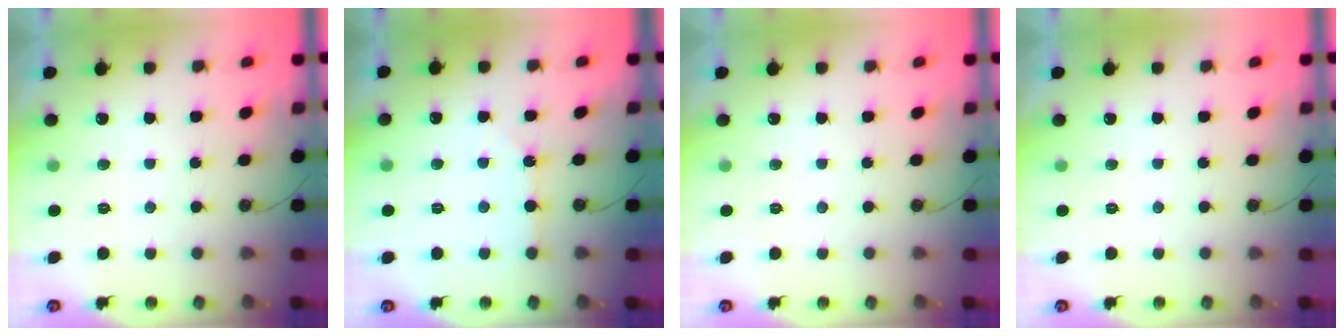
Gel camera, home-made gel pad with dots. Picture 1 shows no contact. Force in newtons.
{"total": 2.7, "press": 2.7, "slide": 0.3}
{"total": 0.0}
{"total": 0.8, "press": 0.5, "slide": 0.6}